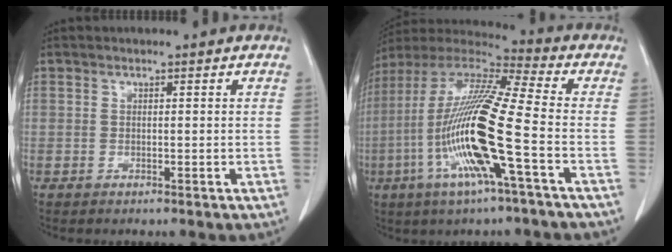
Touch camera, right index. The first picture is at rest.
{"total": 19.0, "force": [-4.9, 0.5, 18.4], "torque": [-0.377, -0.010, -0.103]}